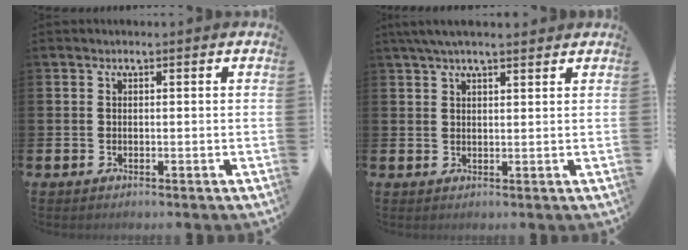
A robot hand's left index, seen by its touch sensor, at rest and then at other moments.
{"total": 3.8, "force": [3.2, 0.8, 1.9], "torque": [-0.043, -0.001, 0.059]}